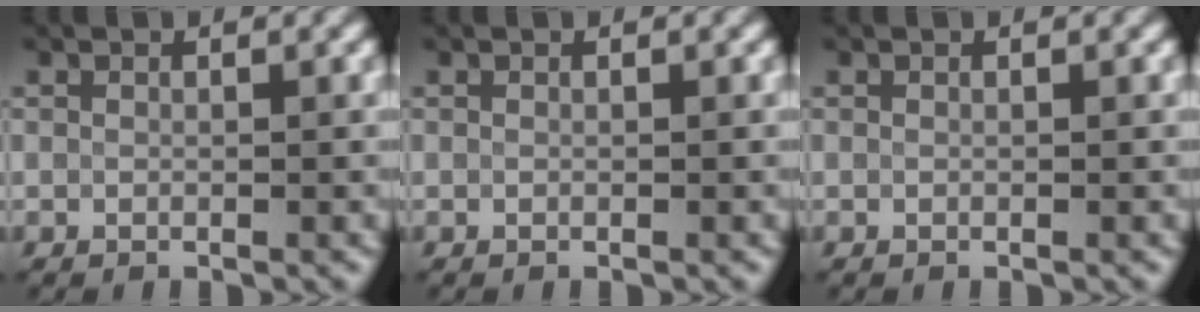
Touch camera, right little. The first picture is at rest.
{"total": 0.0}
{"total": 0.0}